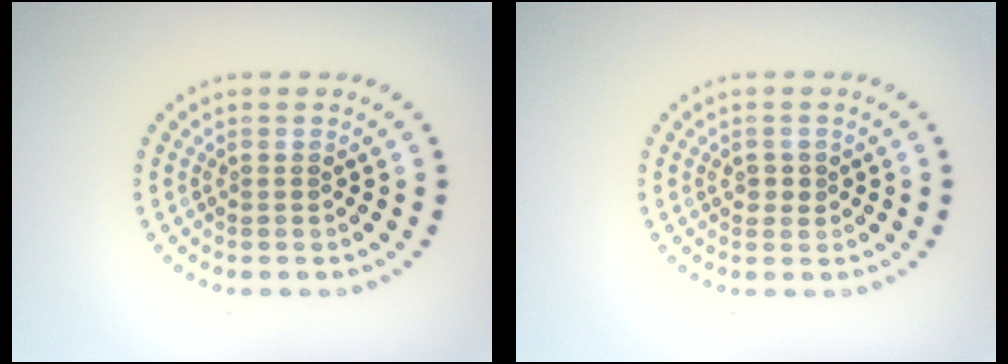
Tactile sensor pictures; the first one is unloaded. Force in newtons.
{"total": 1.2, "press": 1.1, "slide": 0.3}